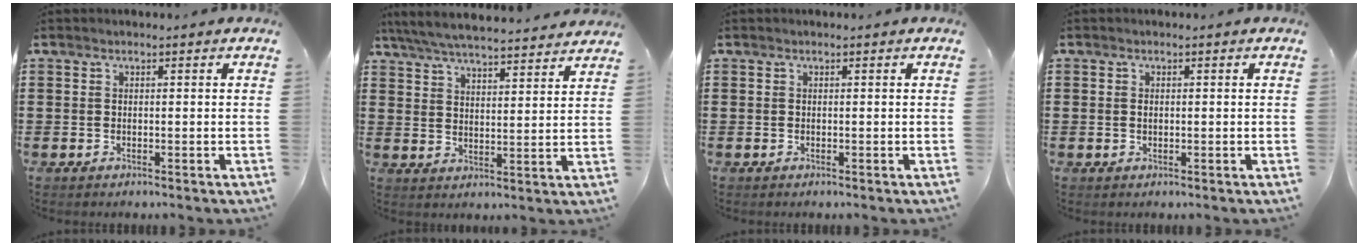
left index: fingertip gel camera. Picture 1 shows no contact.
{"total": 6.0, "force": [5.8, 0.0, 1.7], "torque": [-0.056, -0.034, 0.100]}
{"total": 0.0}
{"total": 0.7, "force": [0.0, 0.6, 0.3], "torque": [-0.008, 0.002, 0.000]}